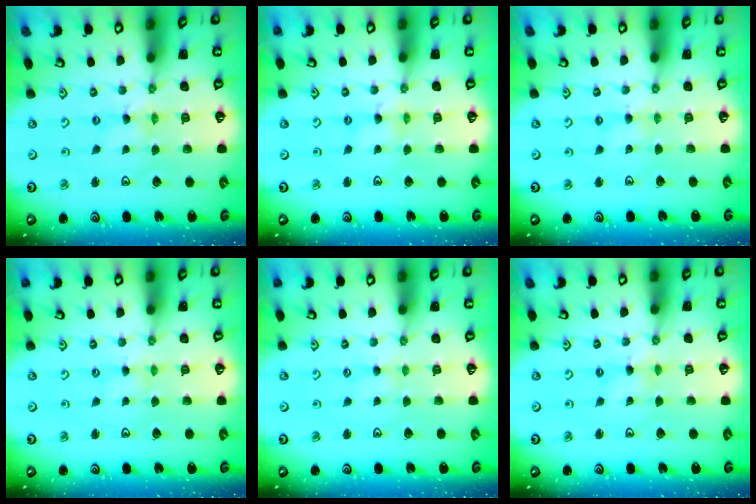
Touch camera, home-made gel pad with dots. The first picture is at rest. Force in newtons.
{"total": 1.7, "press": 1.7, "slide": 0.2}
{"total": 1.9, "press": 1.9, "slide": 0.3}
{"total": 1.1, "press": 1.1, "slide": 0.2}
{"total": 2.4, "press": 2.3, "slide": 0.3}
{"total": 1.2, "press": 1.2, "slide": 0.1}